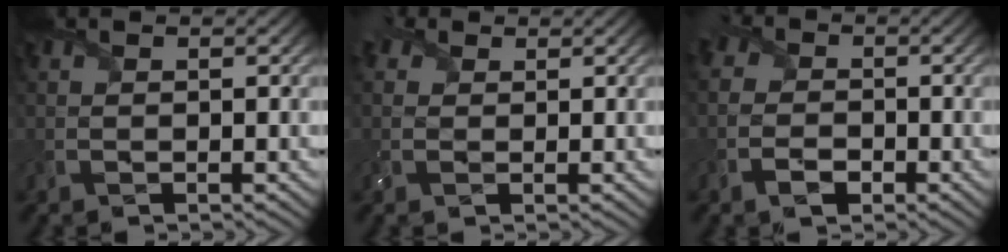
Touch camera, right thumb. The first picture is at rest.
{"total": 2.2, "force": [0.9, 1.8, 0.8], "torque": [-0.020, 0.004, 0.012]}
{"total": 4.1, "force": [-1.5, 3.2, 2.1], "torque": [-0.037, -0.004, -0.038]}